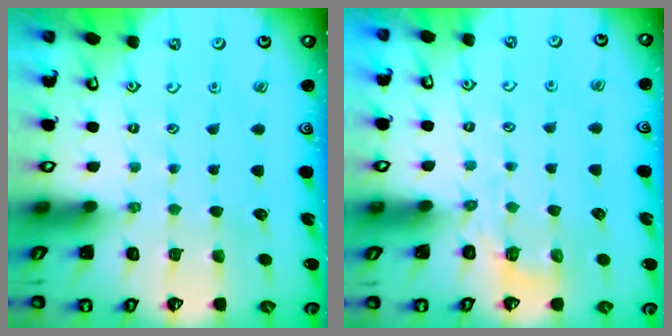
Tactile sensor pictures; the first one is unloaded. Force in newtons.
{"total": 2.3, "press": 1.5, "slide": 1.7}